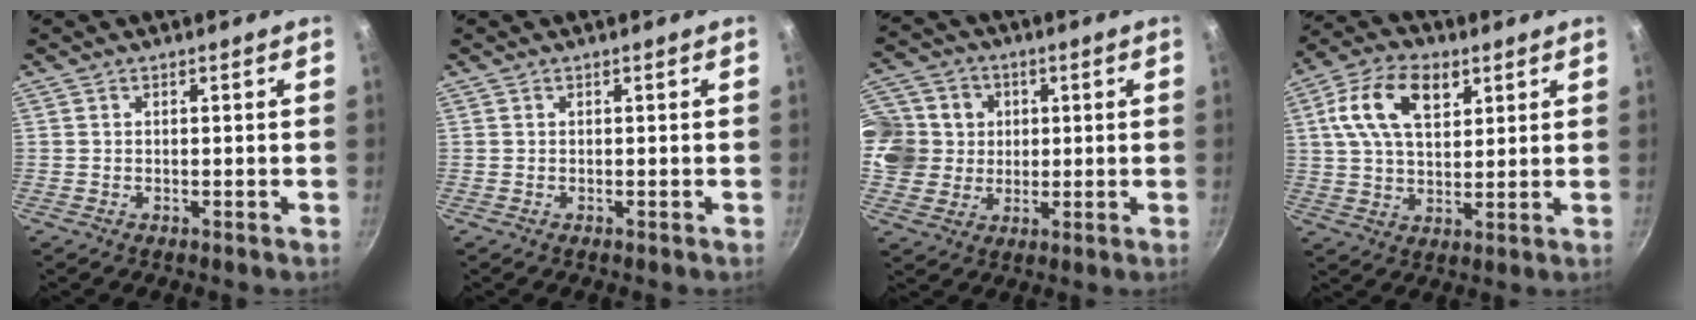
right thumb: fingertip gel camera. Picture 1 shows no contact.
{"total": 0.0}
{"total": 11.9, "force": [1.8, 11.0, 4.2], "torque": [-0.049, 0.005, 0.026]}
{"total": 13.0, "force": [4.9, 7.6, 9.3], "torque": [-0.155, 0.001, 0.080]}